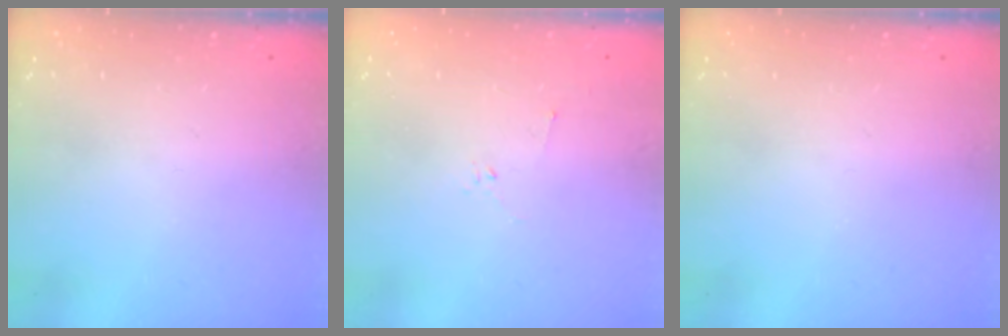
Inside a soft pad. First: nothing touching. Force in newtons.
{"total": 2.2, "press": 2.1, "slide": 0.7}
{"total": 0.0}